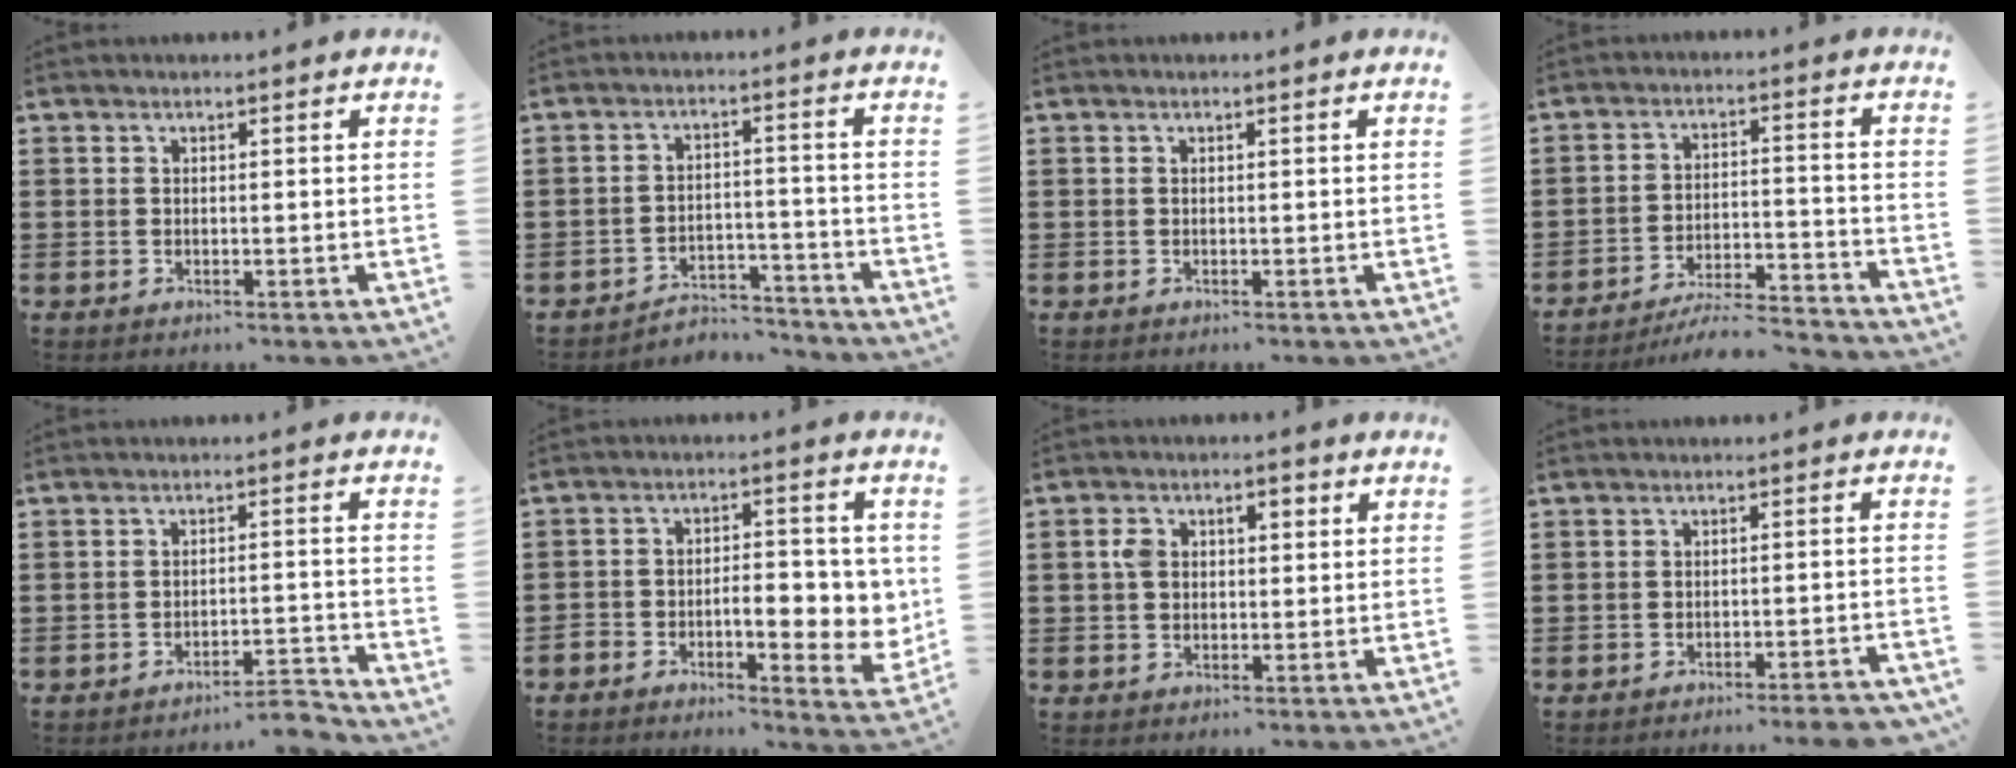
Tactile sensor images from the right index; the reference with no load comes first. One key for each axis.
{"total": 4.3, "fx": -4.1, "fy": 1.1, "fz": 0.8, "tx": -0.016, "ty": 0.010, "tz": -0.082}
{"total": 0.0}
{"total": 6.4, "fx": -6.1, "fy": 0.7, "fz": 2.0, "tx": -0.036, "ty": 0.003, "tz": -0.117}
{"total": 3.6, "fx": -3.4, "fy": 0.0, "fz": 1.1, "tx": -0.021, "ty": -0.004, "tz": -0.071}
{"total": 7.4, "fx": -1.8, "fy": 3.7, "fz": 6.2, "tx": -0.077, "ty": -0.006, "tz": -0.039}
{"total": 3.5, "fx": 0.3, "fy": 2.5, "fz": 2.4, "tx": -0.055, "ty": 0.014, "tz": 0.001}
{"total": 2.7, "fx": -2.4, "fy": -0.2, "fz": 1.0, "tx": -0.018, "ty": -0.001, "tz": -0.050}